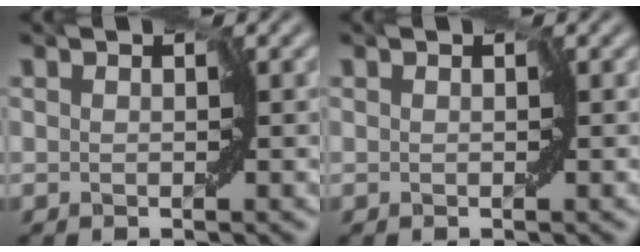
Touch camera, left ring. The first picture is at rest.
{"total": 0.0}